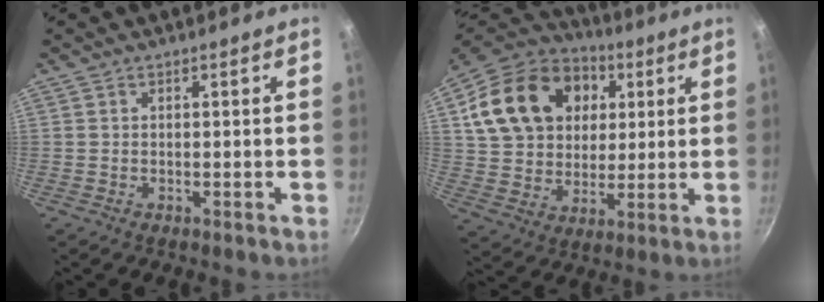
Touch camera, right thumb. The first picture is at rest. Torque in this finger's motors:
{"motor_torque": [-1.31, 1.86, 0.90, -0.56, 0.22]}